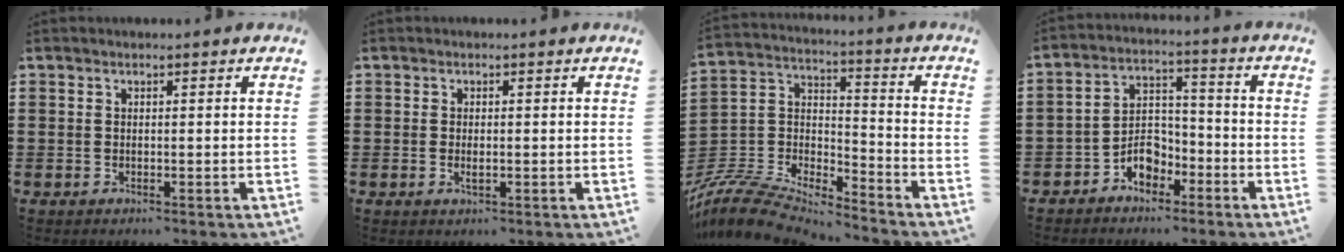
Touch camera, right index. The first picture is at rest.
{"total": 1.1, "force": [-0.2, 0.4, 1.1], "torque": [-0.020, -0.003, -0.003]}
{"total": 9.4, "force": [-8.8, 2.2, 2.7], "torque": [-0.075, 0.006, -0.179]}
{"total": 5.5, "force": [-3.7, 3.5, 2.3], "torque": [-0.049, 0.016, -0.071]}